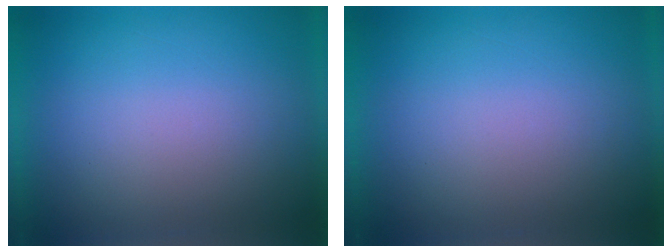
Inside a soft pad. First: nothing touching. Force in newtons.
{"total": 0.0}